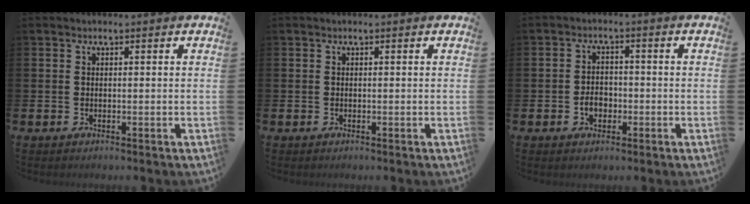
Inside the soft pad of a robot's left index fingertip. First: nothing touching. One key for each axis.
{"total": 0.0}
{"total": 2.8, "fx": -1.0, "fy": 2.1, "fz": 1.6, "tx": -0.018, "ty": -0.003, "tz": -0.024}